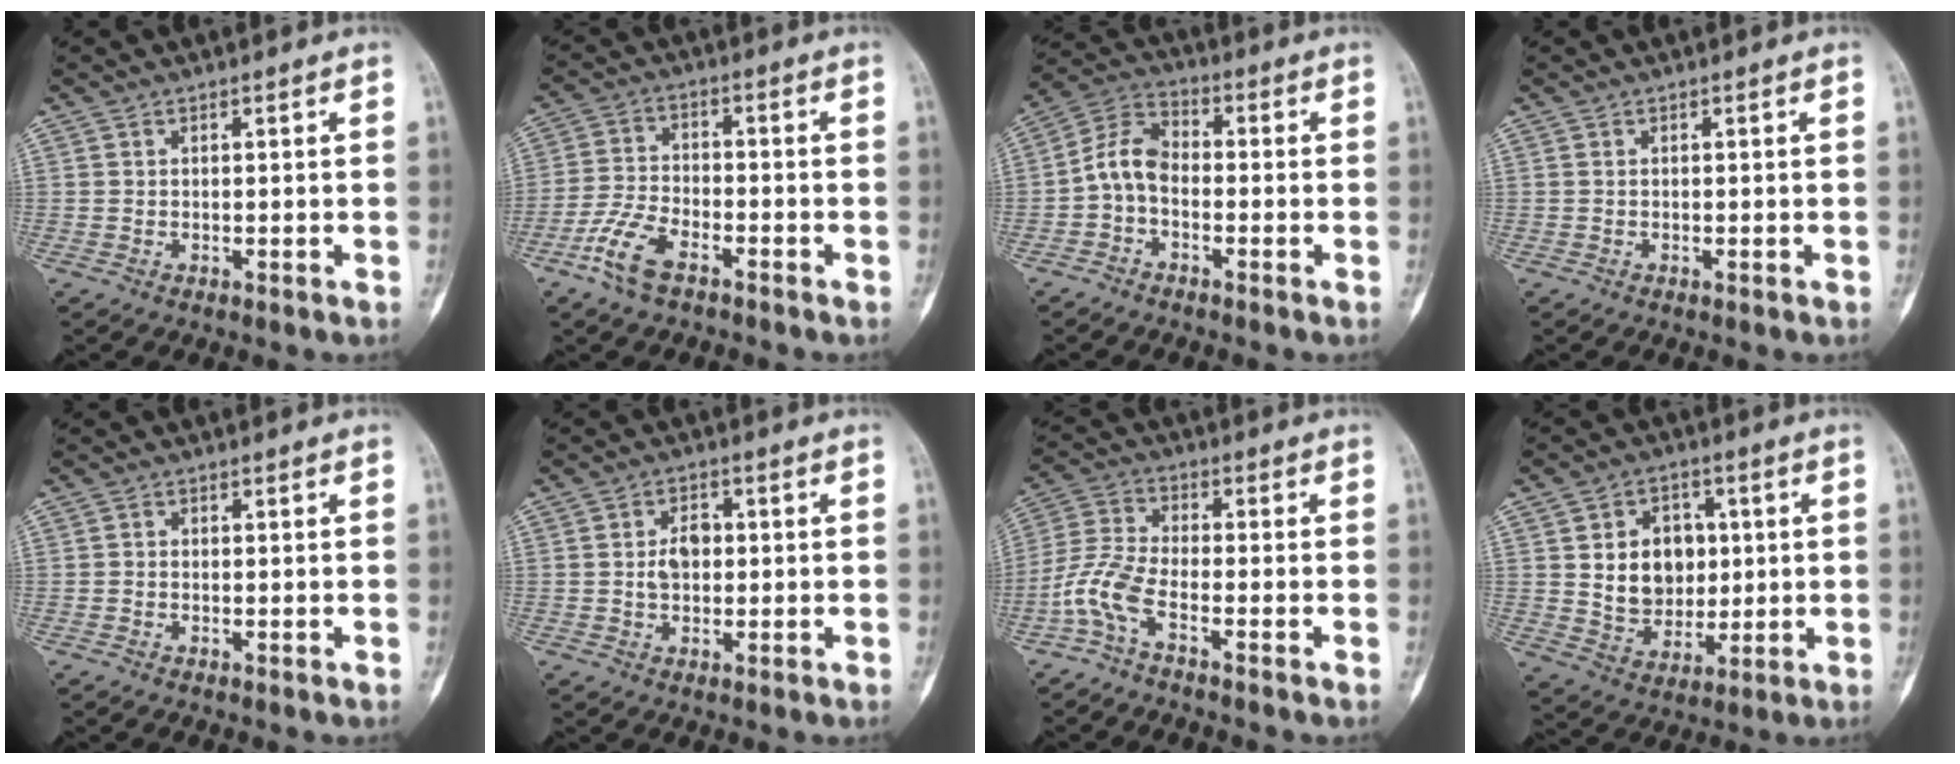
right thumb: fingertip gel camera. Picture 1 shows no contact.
{"total": 8.0, "force": [-4.9, 3.5, 5.2], "torque": [-0.119, 0.019, -0.100]}
{"total": 7.1, "force": [-1.6, 4.7, 5.2], "torque": [-0.093, 0.031, -0.047]}
{"total": 0.0}
{"total": 0.5, "force": [-0.2, 0.4, 0.2], "torque": [-0.003, 0.001, -0.010]}
{"total": 4.2, "force": [0.1, 3.1, 2.9], "torque": [-0.036, 0.009, -0.001]}
{"total": 7.0, "force": [-3.8, 2.1, 5.5], "torque": [-0.138, 0.023, -0.089]}
{"total": 11.8, "force": [1.8, 9.3, 7.0], "torque": [-0.064, -0.007, 0.041]}